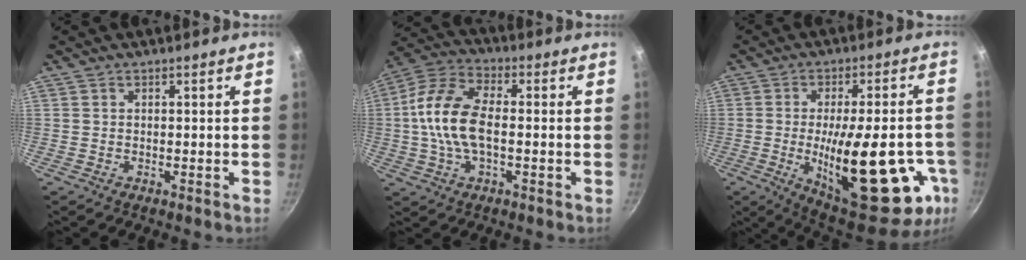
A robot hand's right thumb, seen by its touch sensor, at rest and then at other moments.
{"total": 13.5, "force": [-0.4, 7.1, 11.4], "torque": [-0.224, 0.032, -0.025]}
{"total": 28.2, "force": [-7.5, 10.7, 25.0], "torque": [-0.322, -0.002, -0.091]}